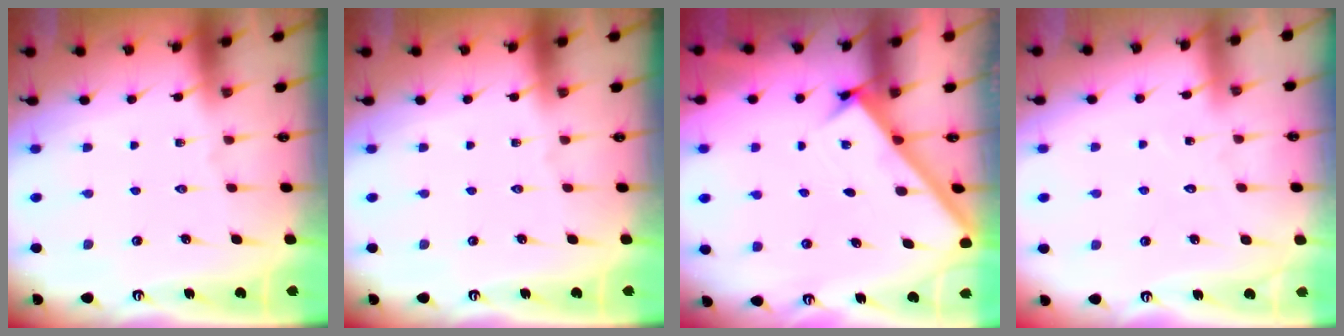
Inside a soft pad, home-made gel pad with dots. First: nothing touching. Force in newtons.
{"total": 0.0}
{"total": 2.2, "press": 2.2, "slide": 0.2}
{"total": 5.1, "press": 5.1, "slide": 0.4}